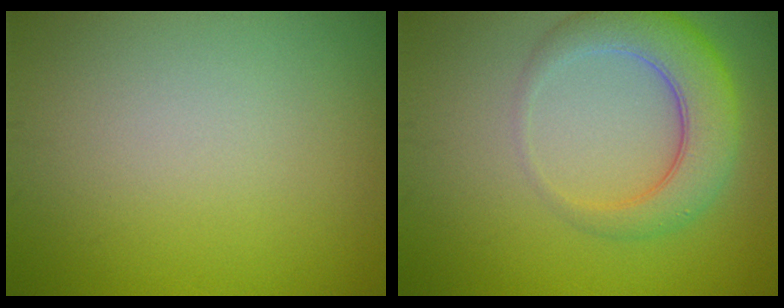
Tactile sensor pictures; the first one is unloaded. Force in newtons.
{"total": 5.6, "press": 5.6, "slide": 0.3}